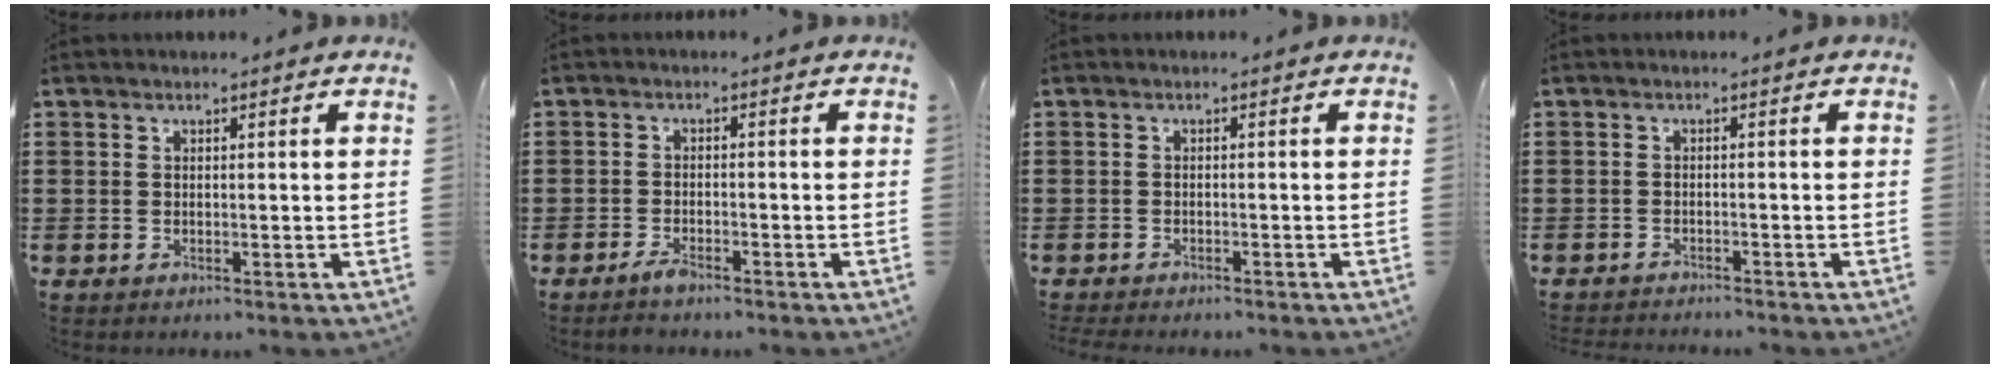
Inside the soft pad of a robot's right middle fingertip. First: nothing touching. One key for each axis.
{"total": 2.2, "fx": -1.7, "fy": 0.4, "fz": 1.3, "tx": -0.029, "ty": 0.000, "tz": -0.035}
{"total": 1.3, "fx": -1.3, "fy": 0.2, "fz": 0.0, "tx": -0.004, "ty": 0.003, "tz": -0.028}
{"total": 1.6, "fx": -1.6, "fy": 0.1, "fz": 0.0, "tx": -0.003, "ty": 0.005, "tz": -0.034}